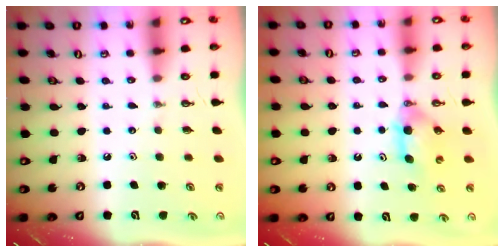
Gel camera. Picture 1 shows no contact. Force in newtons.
{"total": 6.4, "press": 3.6, "slide": 5.3}